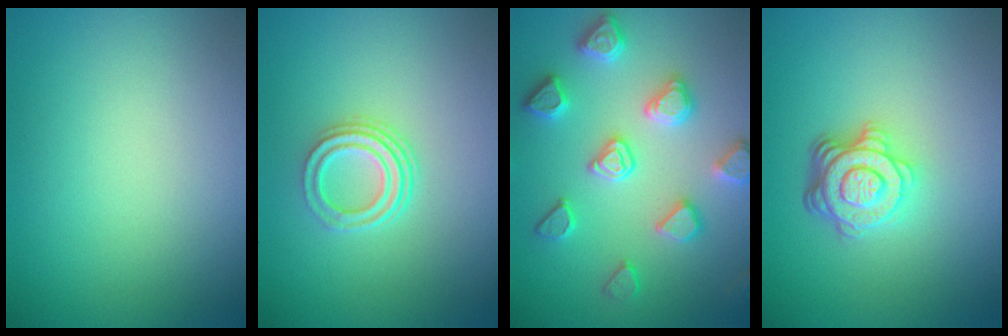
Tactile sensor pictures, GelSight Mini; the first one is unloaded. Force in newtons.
{"total": 3.0, "press": 2.2, "slide": 2.0}
{"total": 4.4, "press": 4.3, "slide": 0.7}
{"total": 4.8, "press": 3.4, "slide": 3.3}